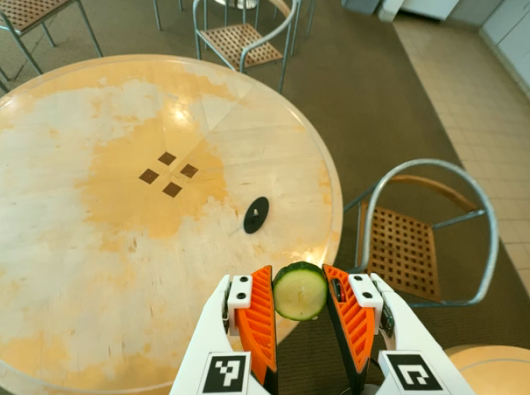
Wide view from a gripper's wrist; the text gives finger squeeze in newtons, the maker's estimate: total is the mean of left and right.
{"total": 8.9, "left": 9.3, "right": 8.6}